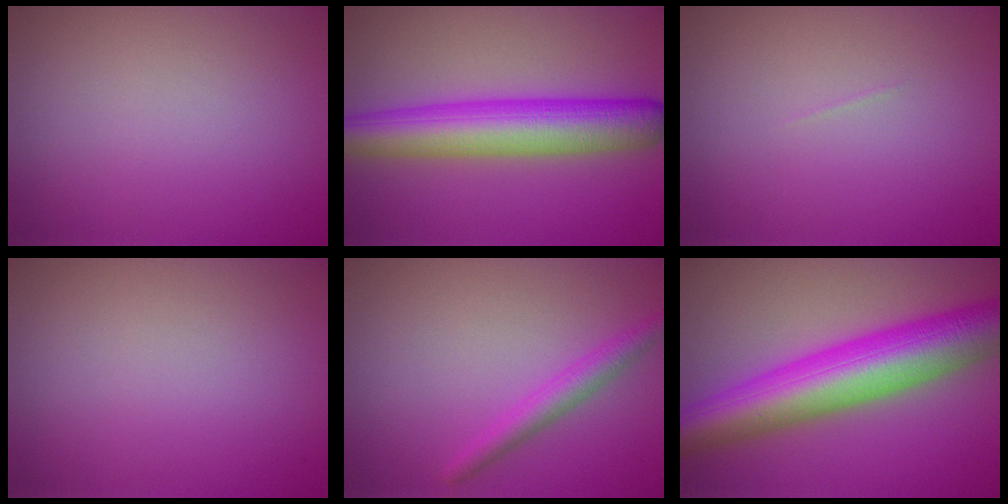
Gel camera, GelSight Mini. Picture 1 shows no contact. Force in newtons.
{"total": 8.0, "press": 8.0, "slide": 0.2}
{"total": 0.0}
{"total": 0.0}
{"total": 2.4, "press": 2.4, "slide": 0.1}
{"total": 11.3, "press": 11.3, "slide": 0.1}